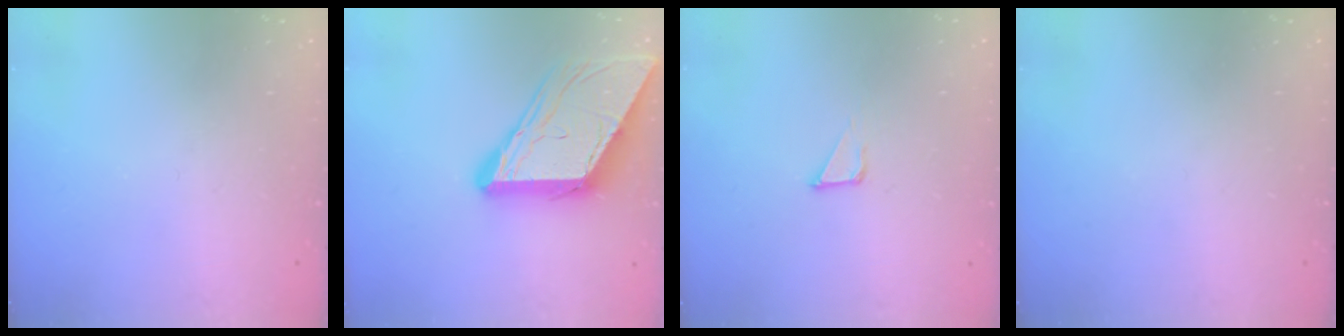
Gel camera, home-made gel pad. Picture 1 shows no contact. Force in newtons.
{"total": 12.0, "press": 12.0, "slide": 1.2}
{"total": 2.8, "press": 2.8, "slide": 0.1}
{"total": 0.0}